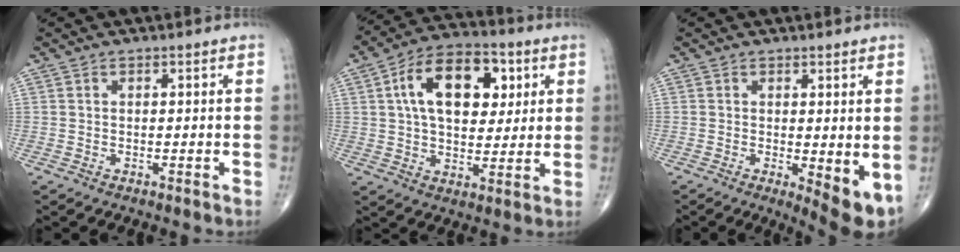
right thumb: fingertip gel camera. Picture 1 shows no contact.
{"total": 16.7, "force": [4.7, 10.0, 12.6], "torque": [-0.168, 0.005, 0.073]}
{"total": 6.3, "force": [-0.5, 2.1, 5.9], "torque": [-0.078, -0.018, -0.004]}